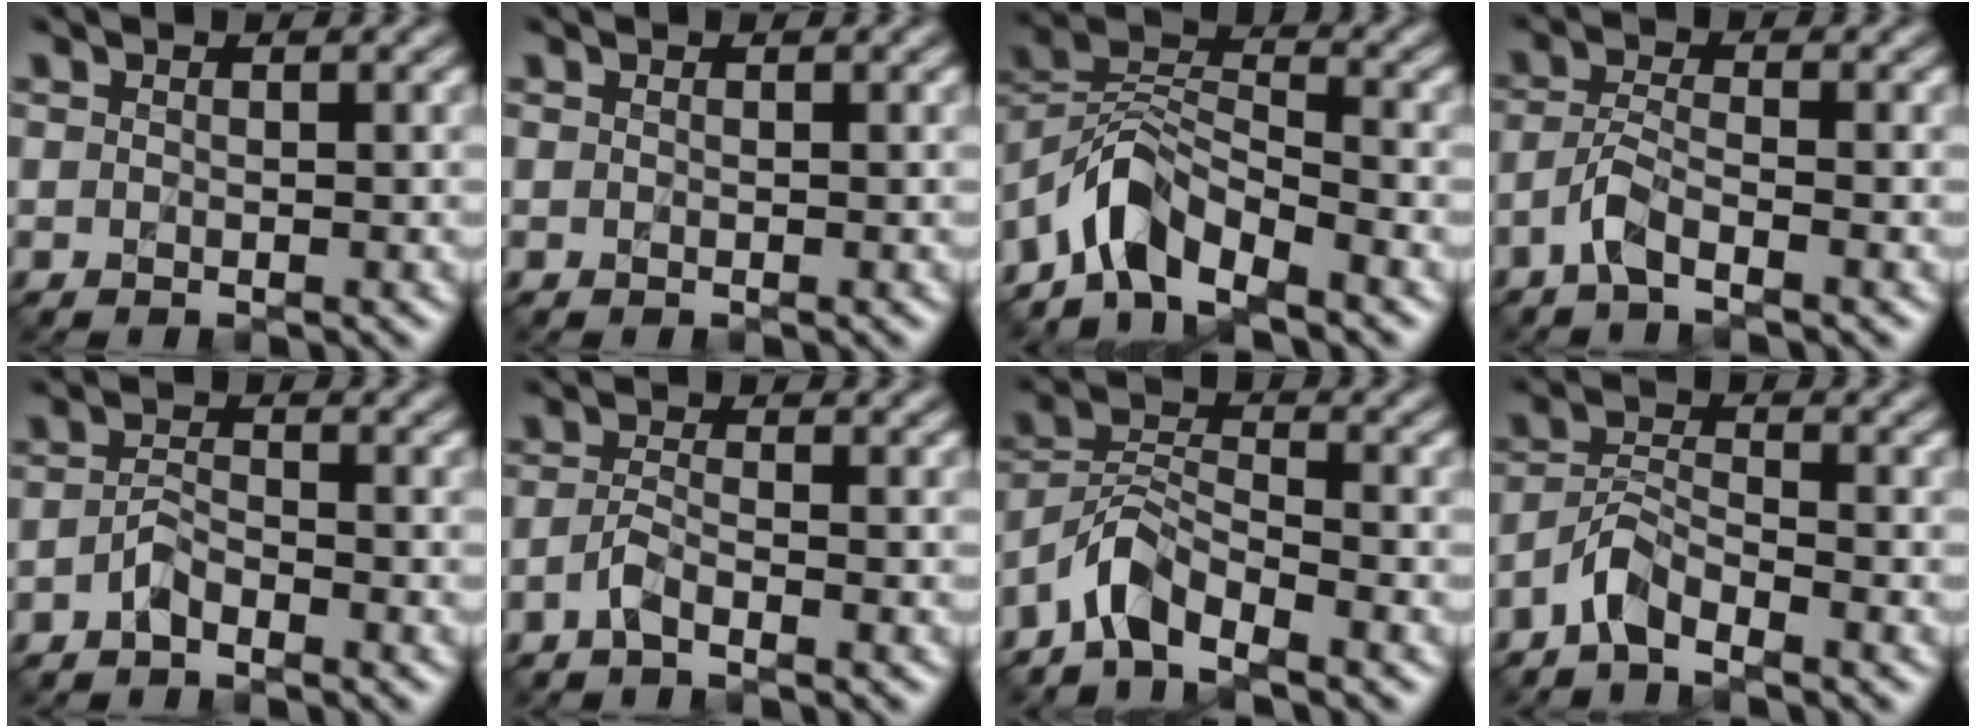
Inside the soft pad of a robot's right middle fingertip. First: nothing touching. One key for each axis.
{"total": 0.0}
{"total": 5.6, "fx": -4.4, "fy": 2.2, "fz": 2.8, "tx": -0.043, "ty": 0.004, "tz": -0.094}
{"total": 2.7, "fx": -1.9, "fy": 0.5, "fz": 1.9, "tx": -0.041, "ty": 0.003, "tz": -0.047}
{"total": 1.6, "fx": -1.2, "fy": 0.6, "fz": 0.9, "tx": -0.021, "ty": 0.004, "tz": -0.027}
{"total": 1.7, "fx": -1.2, "fy": 0.3, "fz": 1.2, "tx": -0.027, "ty": 0.001, "tz": -0.032}
{"total": 4.1, "fx": -3.4, "fy": 1.3, "fz": 2.1, "tx": -0.036, "ty": 0.006, "tz": -0.078}
{"total": 3.1, "fx": -2.5, "fy": 0.8, "fz": 1.6, "tx": -0.032, "ty": 0.007, "tz": -0.059}